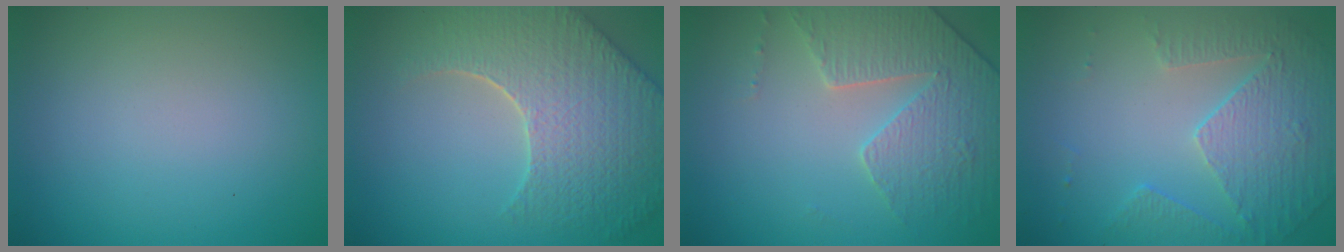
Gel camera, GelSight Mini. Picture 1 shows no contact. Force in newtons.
{"total": 8.4, "press": 6.1, "slide": 5.8}
{"total": 3.9, "press": 3.8, "slide": 0.9}
{"total": 5.2, "press": 3.6, "slide": 3.7}